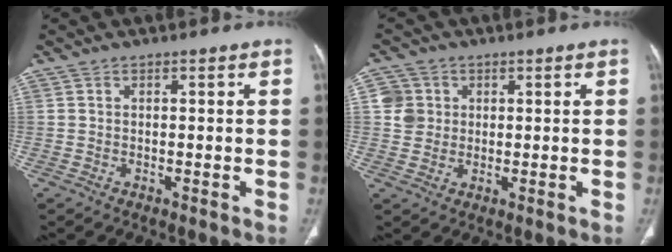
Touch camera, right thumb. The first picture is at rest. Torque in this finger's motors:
{"motor_torque": [-0.10, 0.29, 0.33, 0.50, -0.03]}